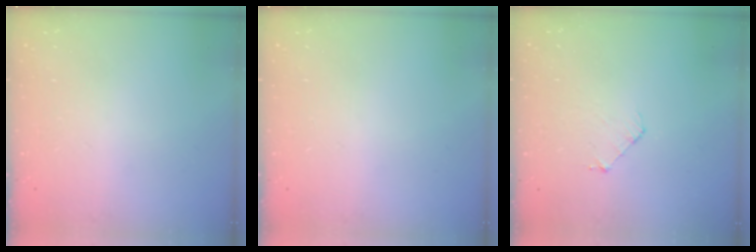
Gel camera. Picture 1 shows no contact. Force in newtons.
{"total": 0.0}
{"total": 4.5, "press": 4.5, "slide": 0.3}